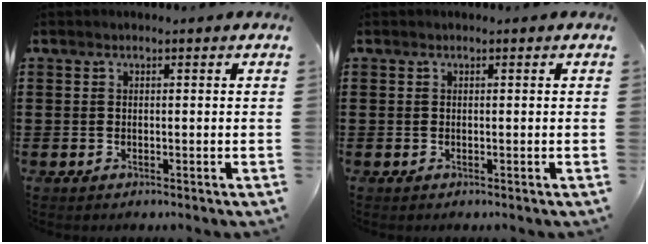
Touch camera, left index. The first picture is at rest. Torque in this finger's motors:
{"motor_torque": [-0.01, 0.01, 0.00, 0.00]}